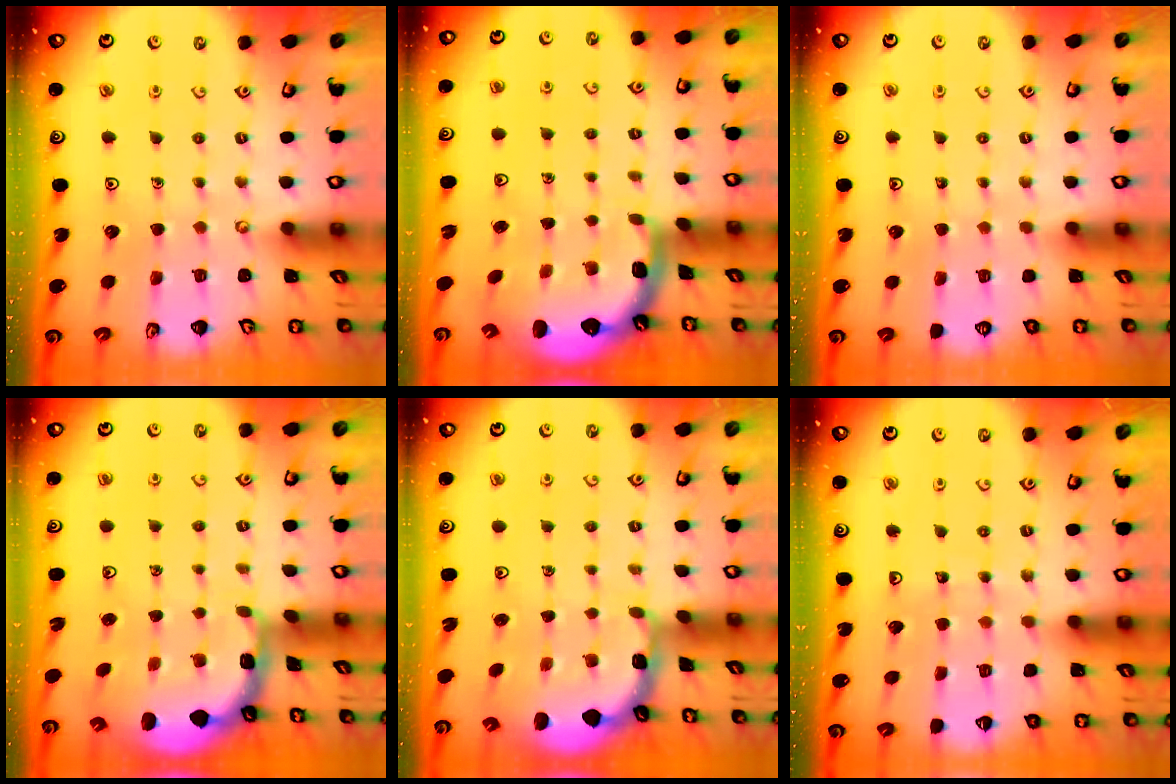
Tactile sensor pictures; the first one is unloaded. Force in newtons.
{"total": 3.2, "press": 2.2, "slide": 2.3}
{"total": 0.0}
{"total": 1.8, "press": 1.6, "slide": 0.7}
{"total": 2.0, "press": 2.0, "slide": 0.3}
{"total": 5.4, "press": 5.4, "slide": 0.4}